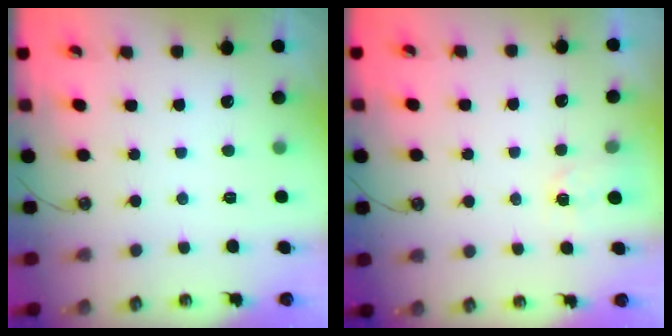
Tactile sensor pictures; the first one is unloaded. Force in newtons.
{"total": 1.8, "press": 1.8, "slide": 0.3}